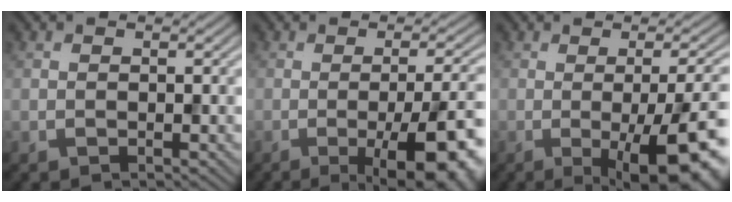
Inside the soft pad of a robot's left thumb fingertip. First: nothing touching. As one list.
[{"total": 12.7, "force": [-4.1, 3.8, 11.4], "torque": [-0.123, -0.001, -0.058]}, {"total": 13.0, "force": [-3.1, 3.9, 12.0], "torque": [-0.131, -0.004, -0.040]}]